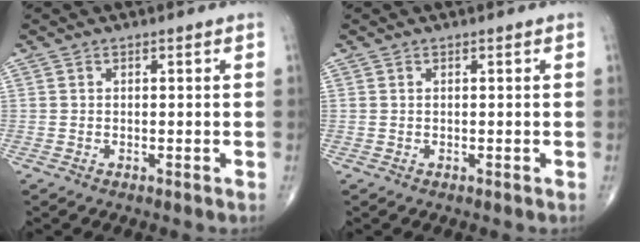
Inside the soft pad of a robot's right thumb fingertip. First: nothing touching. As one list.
[{"total": 0.0}]